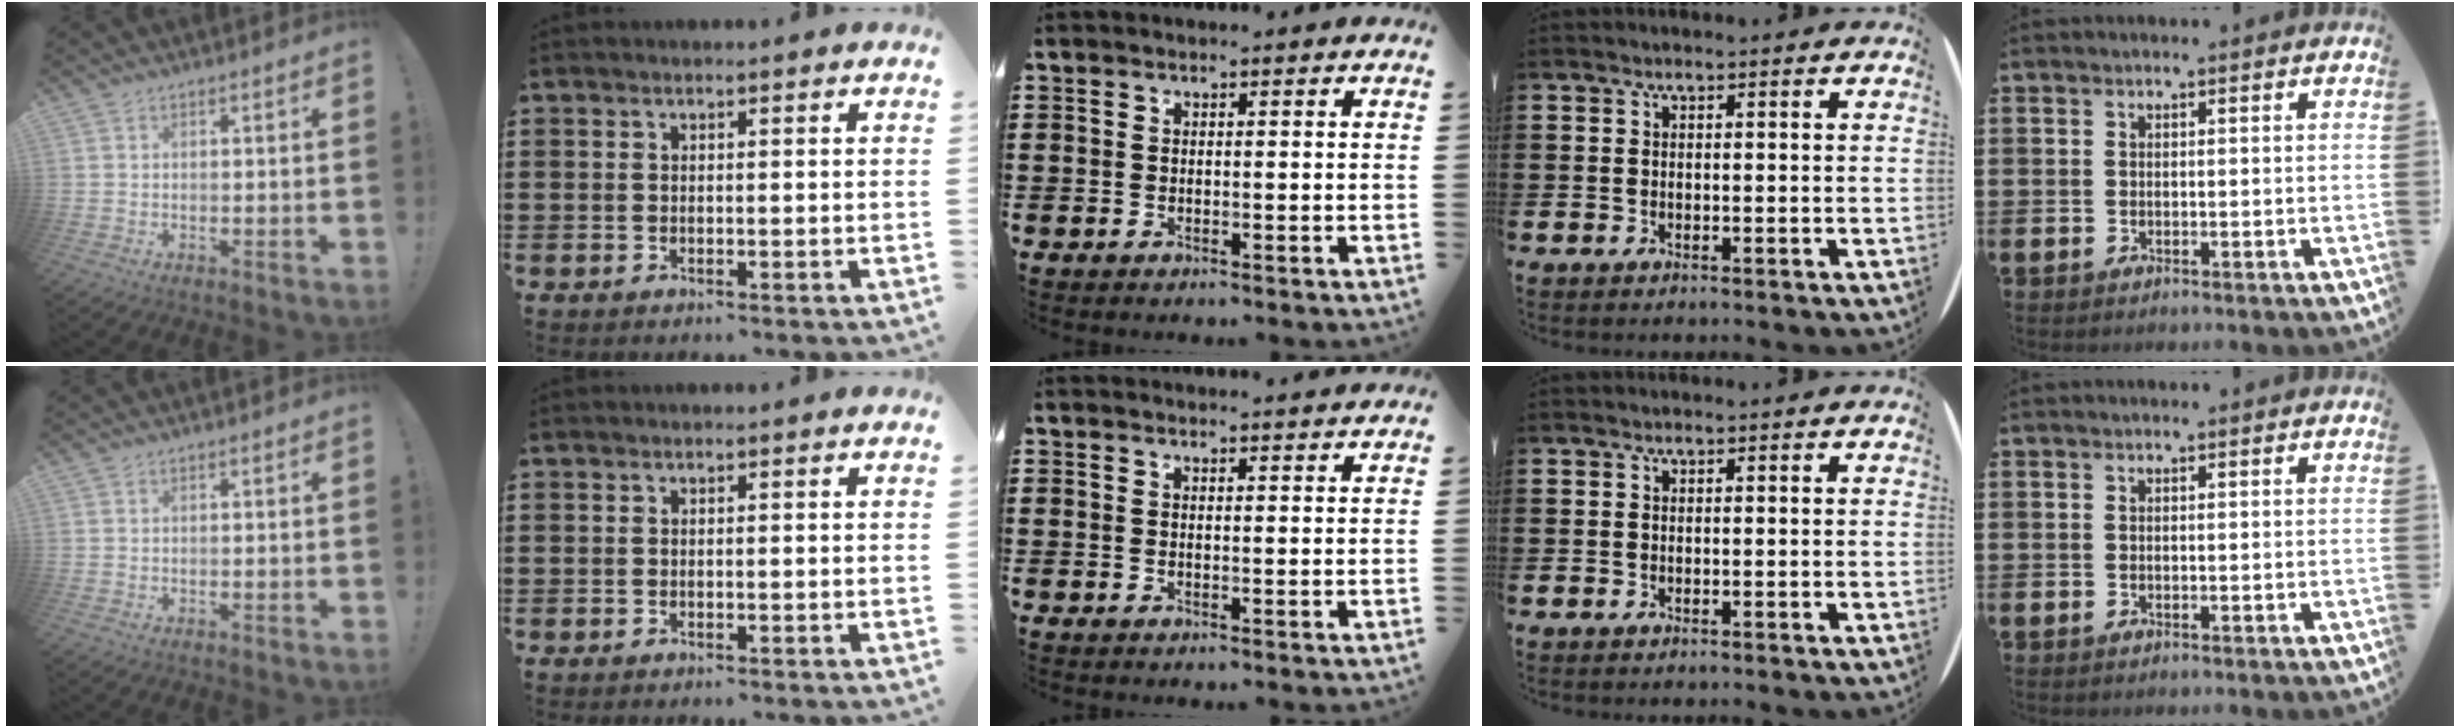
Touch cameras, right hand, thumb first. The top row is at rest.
{"middle": {"total": 1.2, "force": [1.2, -0.1, 0.2], "torque": [0.002, -0.004, 0.021]}}